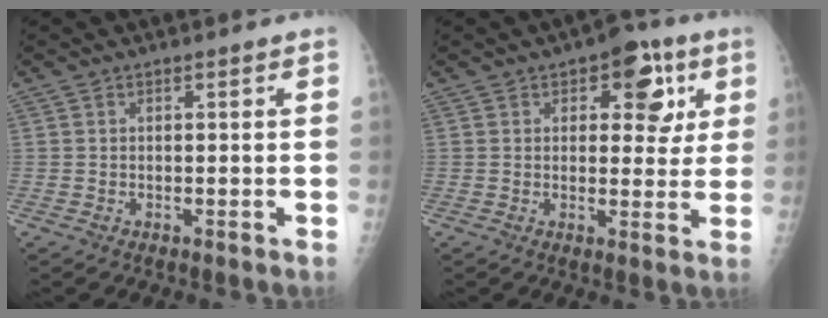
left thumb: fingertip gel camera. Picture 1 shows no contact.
{"total": 10.1, "force": [4.0, 5.6, 7.3], "torque": [-0.044, -0.006, 0.045]}